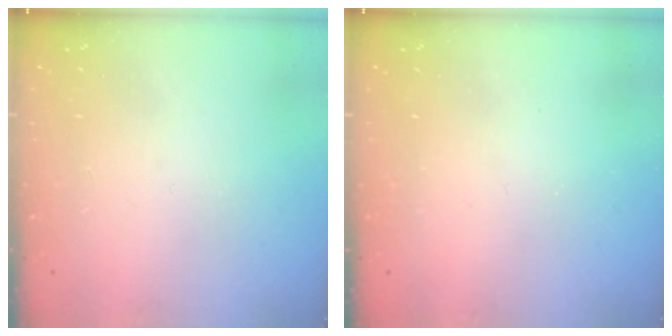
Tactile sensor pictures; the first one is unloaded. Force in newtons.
{"total": 0.0}